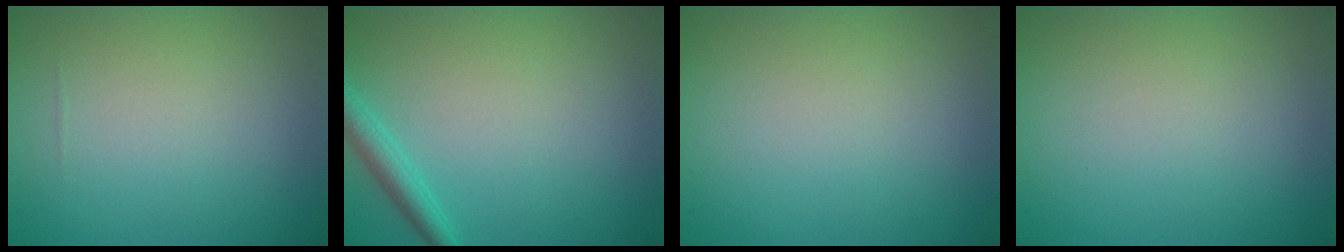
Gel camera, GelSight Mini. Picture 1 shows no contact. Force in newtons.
{"total": 2.2, "press": 2.2, "slide": 0.1}
{"total": 0.0}
{"total": 0.0}